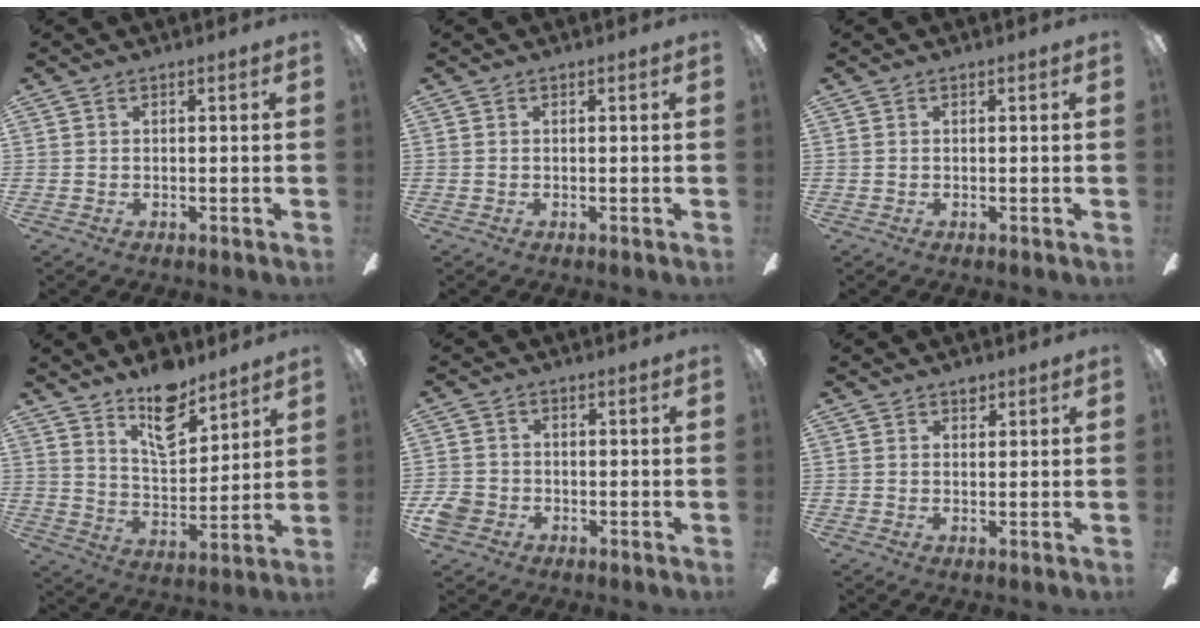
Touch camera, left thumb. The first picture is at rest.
{"total": 0.0}
{"total": 0.0}
{"total": 13.4, "force": [10.1, 5.5, 6.9], "torque": [-0.105, -0.060, 0.178]}
{"total": 4.4, "force": [-1.8, 3.6, 1.7], "torque": [-0.047, 0.008, -0.037]}
{"total": 1.9, "force": [1.5, 1.1, 0.6], "torque": [0.003, -0.005, 0.024]}